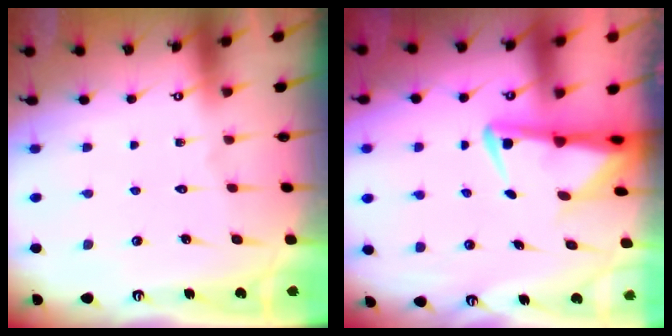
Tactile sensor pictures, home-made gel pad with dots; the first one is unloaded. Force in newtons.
{"total": 4.3, "press": 4.2, "slide": 1.0}